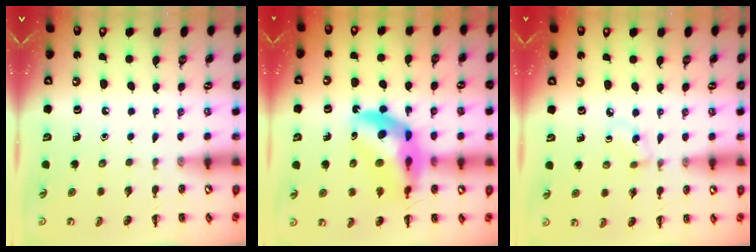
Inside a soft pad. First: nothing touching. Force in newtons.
{"total": 14.4, "press": 13.8, "slide": 4.1}
{"total": 2.9, "press": 2.6, "slide": 1.2}